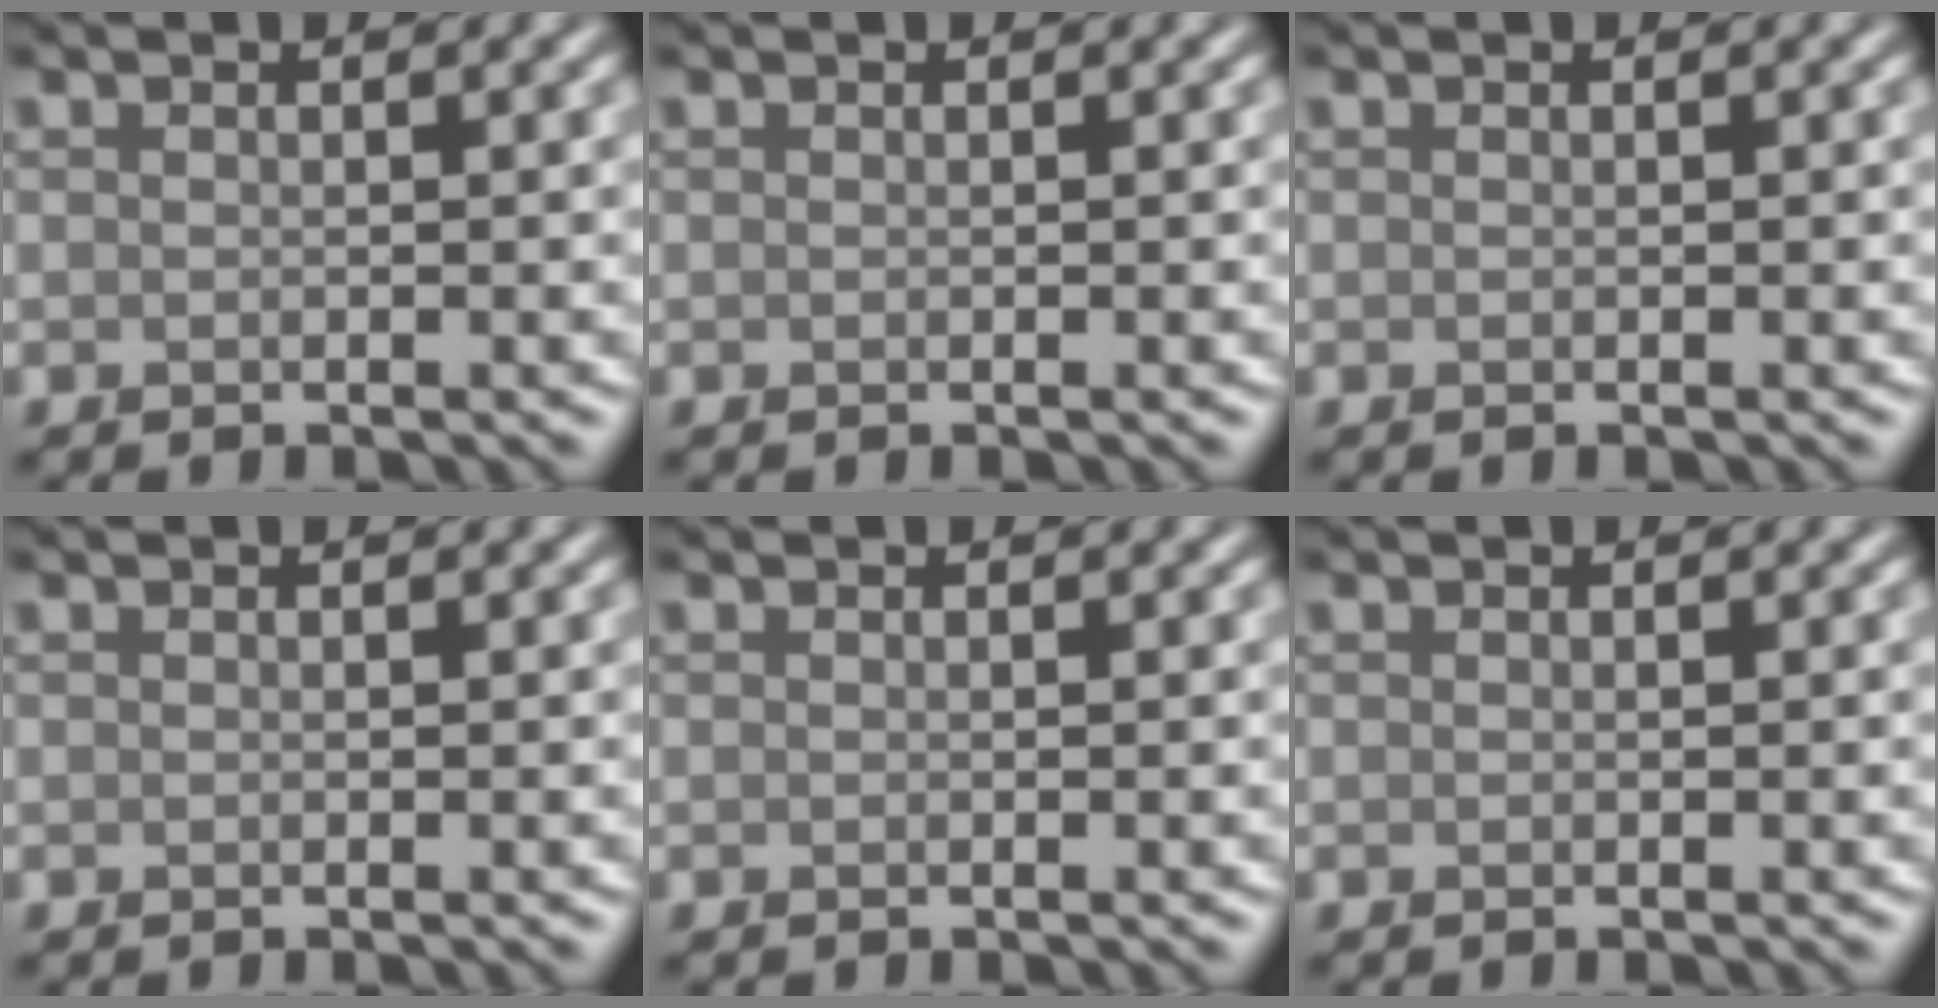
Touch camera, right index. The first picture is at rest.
{"total": 0.0}
{"total": 0.0}
{"total": 0.0}
{"total": 0.0}
{"total": 0.0}